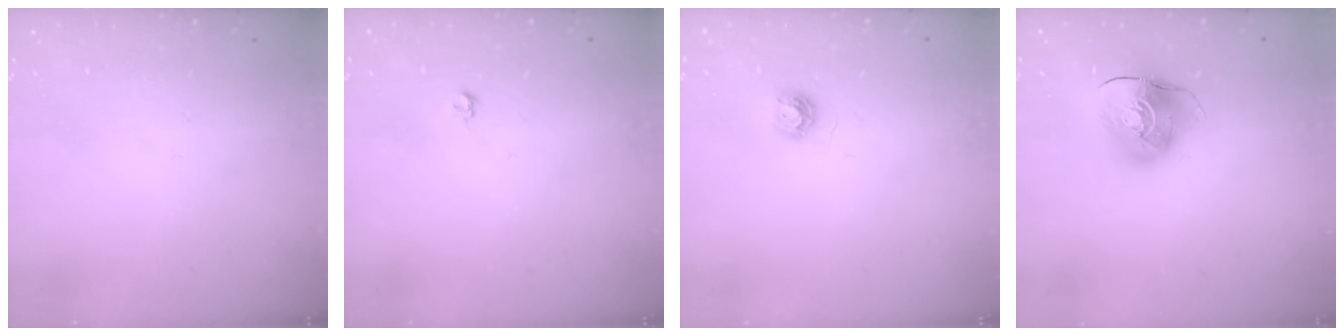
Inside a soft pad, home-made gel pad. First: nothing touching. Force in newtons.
{"total": 4.0, "press": 4.0, "slide": 0.6}
{"total": 5.9, "press": 5.9, "slide": 0.5}
{"total": 9.1, "press": 9.0, "slide": 1.2}